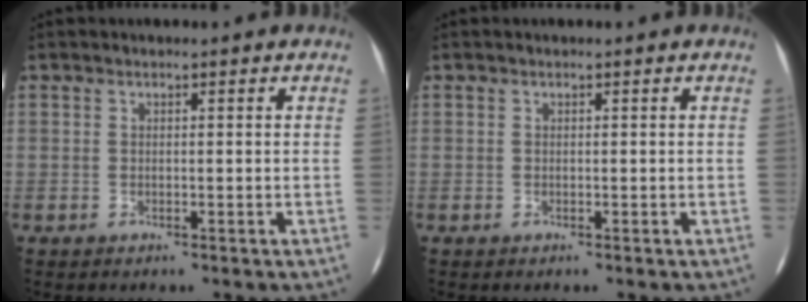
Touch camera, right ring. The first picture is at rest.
{"total": 0.0}